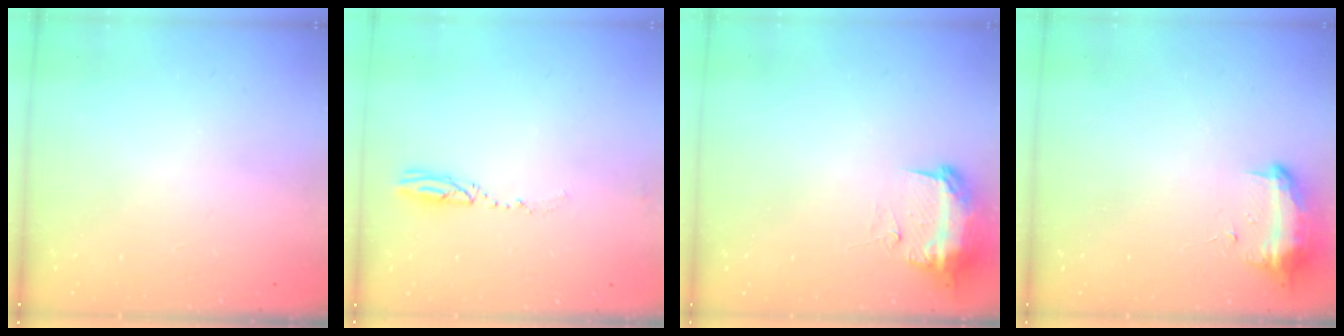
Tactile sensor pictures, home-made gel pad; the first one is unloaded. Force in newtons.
{"total": 3.3, "press": 3.2, "slide": 0.5}
{"total": 11.4, "press": 11.4, "slide": 1.1}
{"total": 10.7, "press": 10.6, "slide": 0.7}